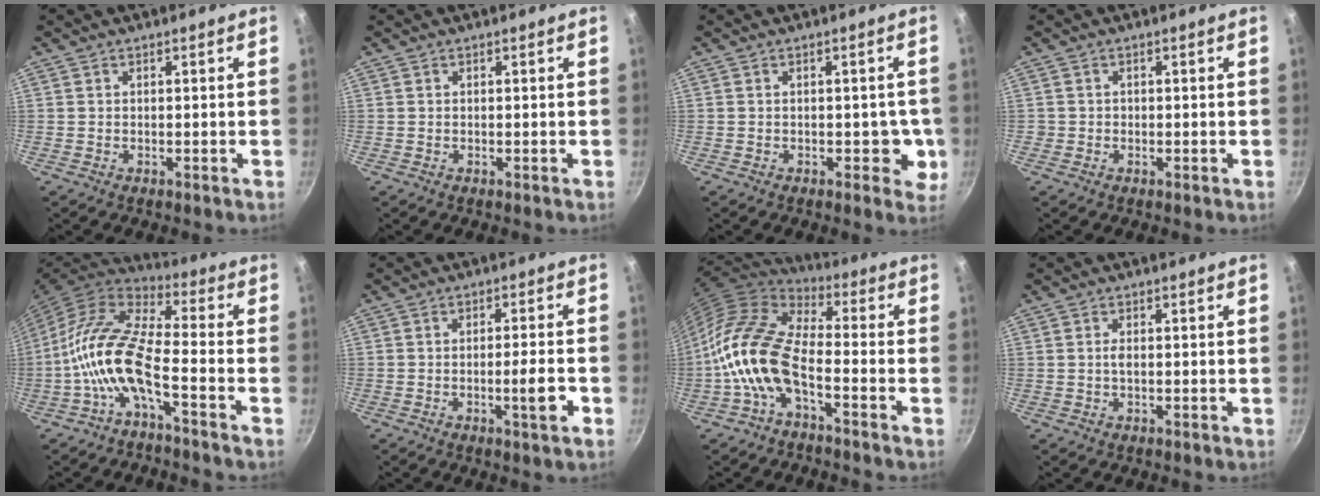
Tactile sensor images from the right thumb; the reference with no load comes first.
{"total": 0.0}
{"total": 4.7, "force": [-0.8, 3.0, 3.5], "torque": [-0.007, 0.002, -0.011]}
{"total": 0.9, "force": [-0.2, 0.8, 0.1], "torque": [0.002, 0.002, -0.003]}
{"total": 13.6, "force": [-4.6, 4.5, 11.9], "torque": [-0.237, 0.049, -0.105]}
{"total": 5.2, "force": [-1.9, 0.8, 4.8], "torque": [-0.064, 0.017, -0.027]}
{"total": 14.0, "force": [-4.7, 6.6, 11.4], "torque": [-0.218, 0.042, -0.111]}
{"total": 1.2, "force": [0.0, 0.6, 1.1], "torque": [-0.020, 0.002, -0.002]}